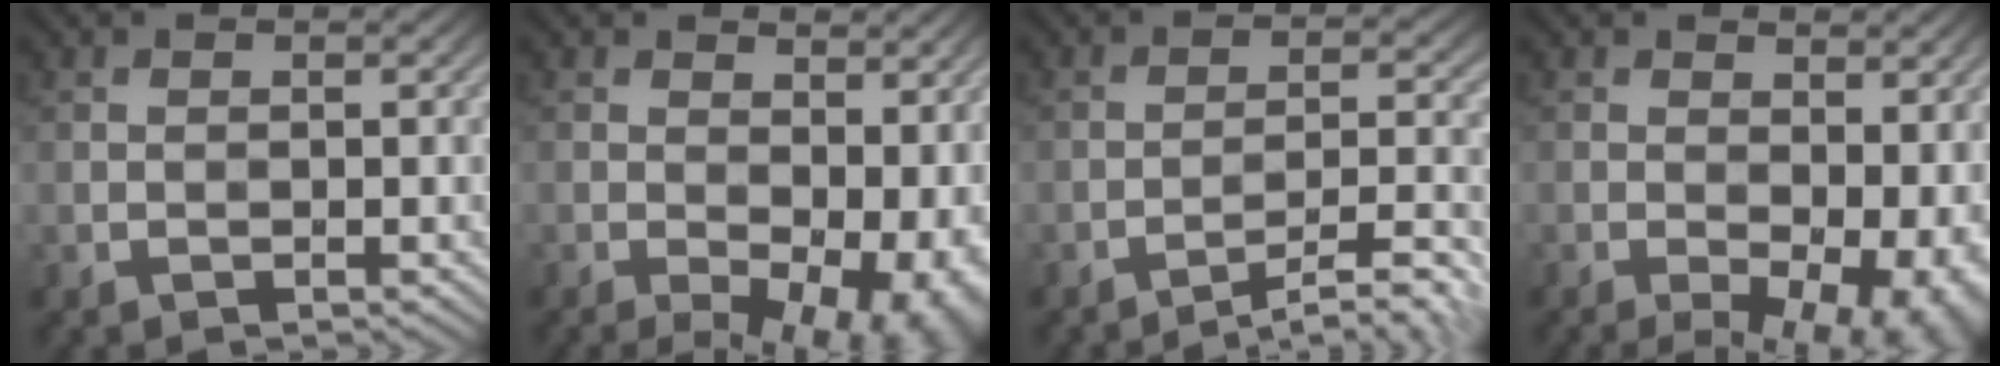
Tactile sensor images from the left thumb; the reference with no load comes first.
{"total": 12.6, "force": [-1.7, 7.0, 10.3], "torque": [-0.135, -0.026, 0.002]}
{"total": 6.9, "force": [-5.3, 0.9, 4.3], "torque": [-0.076, 0.017, -0.081]}
{"total": 11.2, "force": [-2.0, 5.9, 9.3], "torque": [-0.123, -0.020, -0.007]}